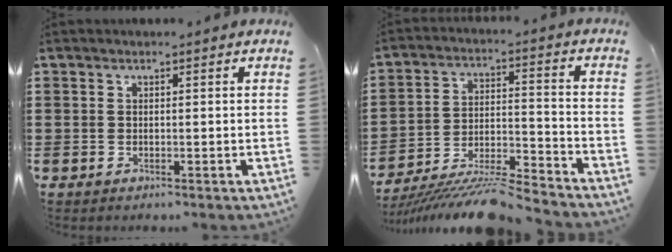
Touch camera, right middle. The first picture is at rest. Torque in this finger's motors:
{"motor_torque": [1.70, -0.44, 0.25, 0.21]}